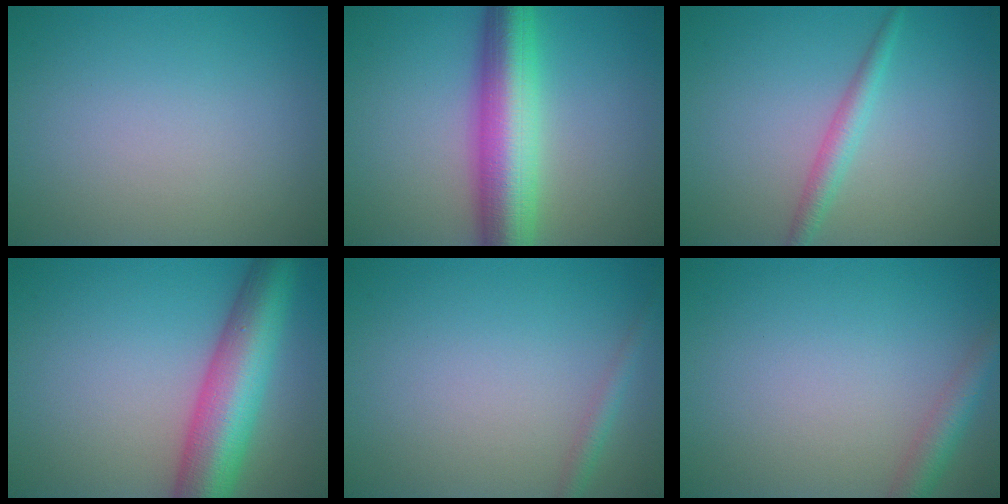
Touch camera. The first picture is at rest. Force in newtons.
{"total": 8.9, "press": 8.9, "slide": 0.2}
{"total": 2.1, "press": 2.1, "slide": 0.0}
{"total": 9.4, "press": 9.4, "slide": 0.3}
{"total": 1.4, "press": 1.4, "slide": 0.1}
{"total": 2.6, "press": 2.6, "slide": 0.1}